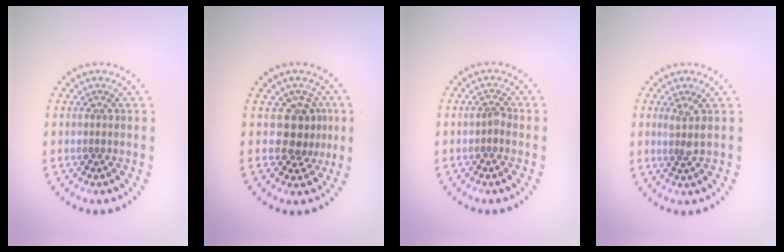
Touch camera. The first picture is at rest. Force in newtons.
{"total": 2.9, "press": 2.4, "slide": 1.6}
{"total": 0.6, "press": 0.5, "slide": 0.4}
{"total": 1.5, "press": 1.1, "slide": 0.9}